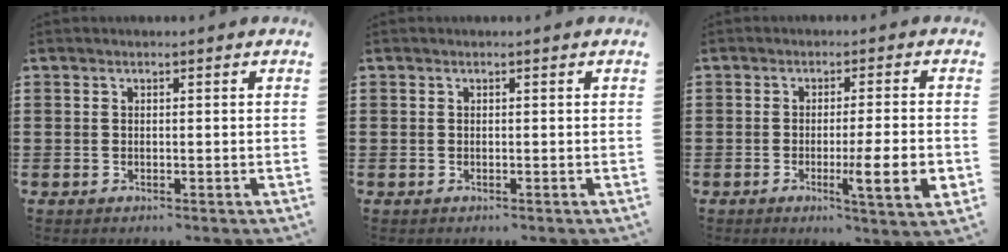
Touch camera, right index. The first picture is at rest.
{"total": 0.0}
{"total": 7.2, "force": [-1.7, 0.6, 6.9], "torque": [-0.110, -0.015, -0.030]}